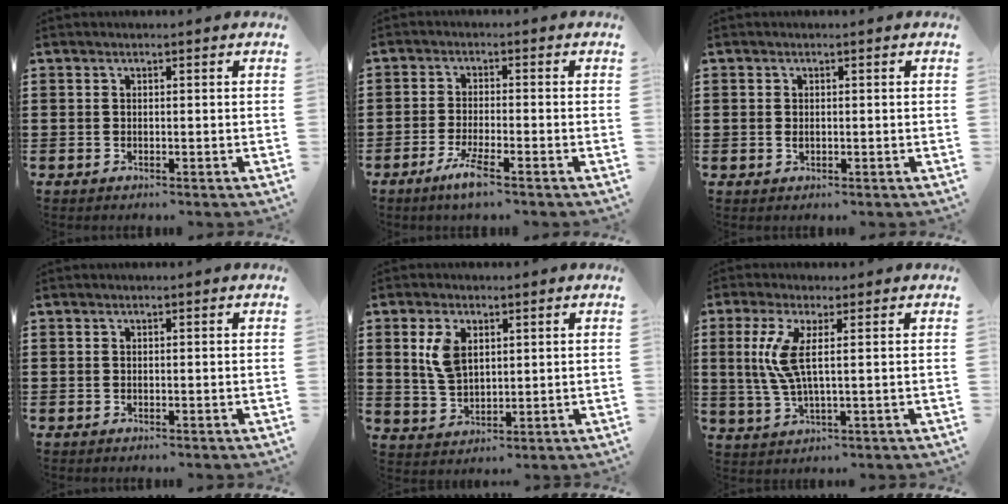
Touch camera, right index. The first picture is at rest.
{"total": 4.5, "force": [-2.7, 0.5, 3.6], "torque": [-0.077, -0.012, -0.050]}
{"total": 0.8, "force": [0.0, 0.6, 0.5], "torque": [-0.011, 0.004, 0.000]}
{"total": 0.0}
{"total": 5.7, "force": [1.9, 3.4, 4.1], "torque": [-0.099, 0.008, 0.032]}
{"total": 6.9, "force": [1.2, 1.2, 6.6], "torque": [-0.164, -0.017, 0.007]}